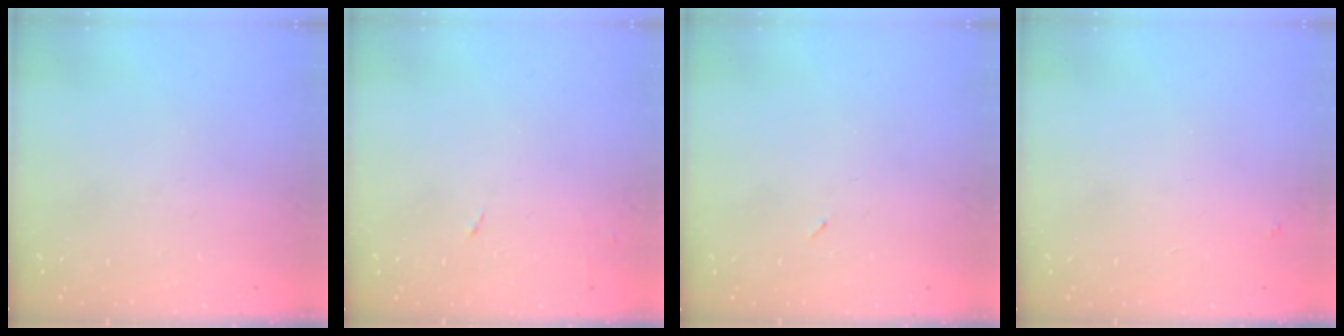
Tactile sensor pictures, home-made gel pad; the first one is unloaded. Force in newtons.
{"total": 4.6, "press": 4.6, "slide": 0.6}
{"total": 2.2, "press": 2.1, "slide": 0.9}
{"total": 3.8, "press": 3.8, "slide": 0.2}